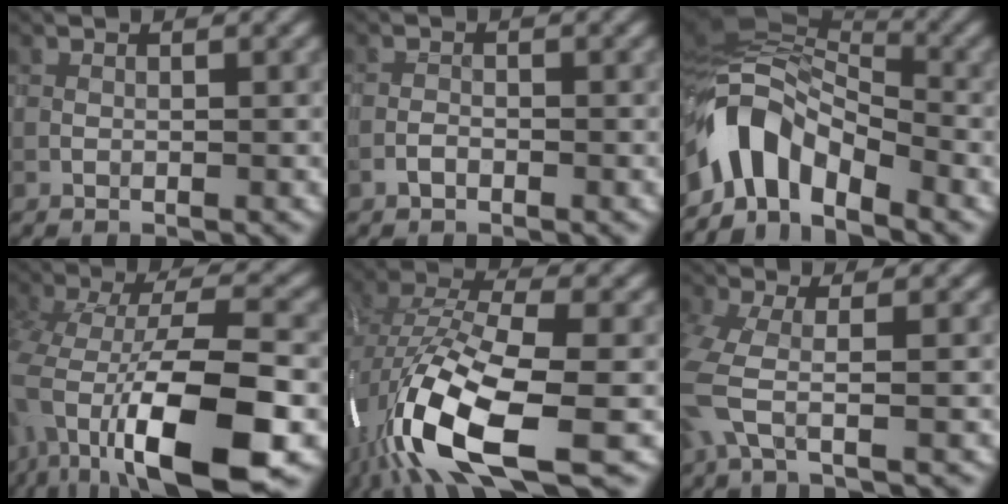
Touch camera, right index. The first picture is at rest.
{"total": 0.7, "force": [-0.4, 0.4, 0.4], "torque": [-0.005, 0.002, -0.011]}
{"total": 8.2, "force": [-4.2, 4.7, 5.1], "torque": [-0.086, 0.007, -0.087]}
{"total": 13.7, "force": [-5.4, 5.6, 11.3], "torque": [-0.202, -0.012, -0.091]}
{"total": 14.3, "force": [-6.0, 5.2, 11.9], "torque": [-0.250, -0.013, -0.112]}
{"total": 4.3, "force": [-1.3, 1.4, 3.8], "torque": [-0.104, -0.017, -0.033]}